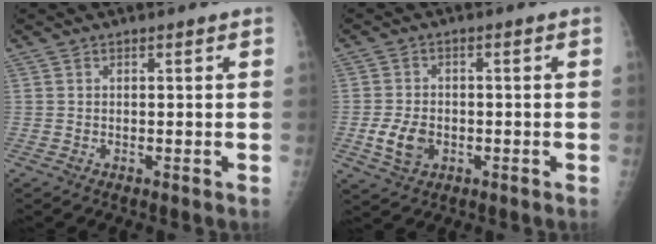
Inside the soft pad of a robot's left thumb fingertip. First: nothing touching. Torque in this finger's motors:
{"motor_torque": [-0.33, 0.52, 0.58, 0.14, 0.05]}